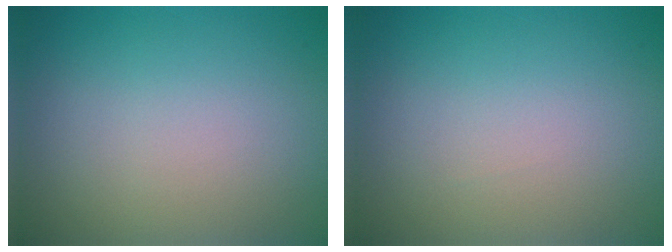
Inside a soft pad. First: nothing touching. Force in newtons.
{"total": 0.0}